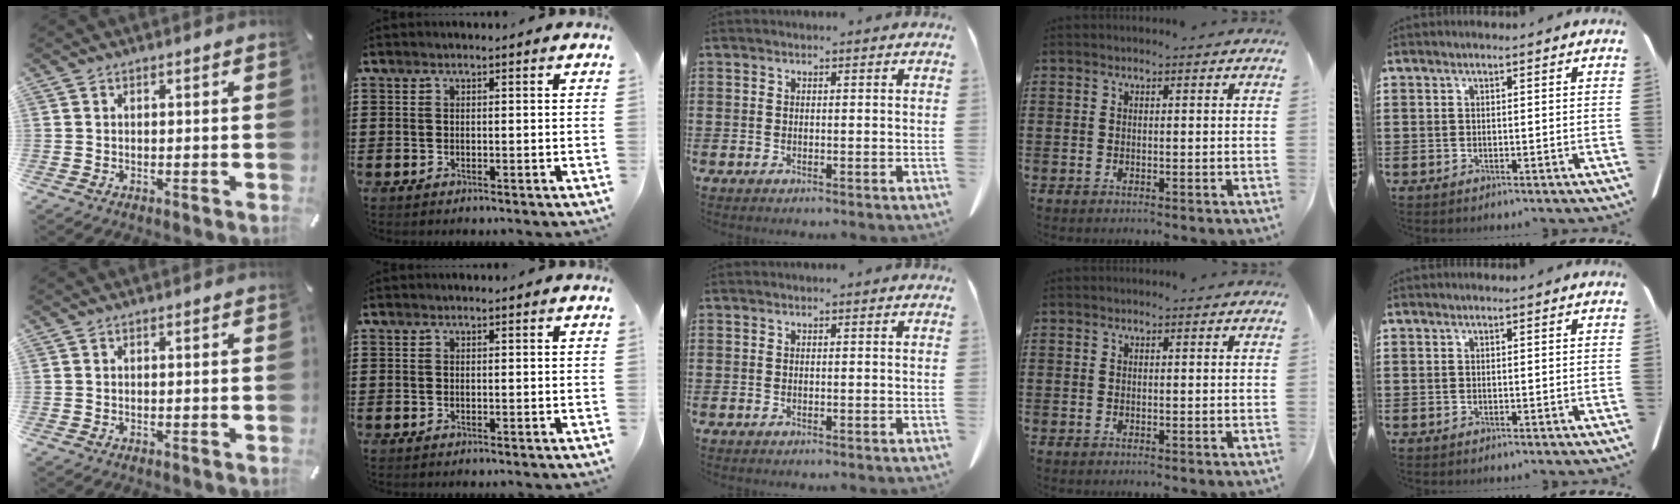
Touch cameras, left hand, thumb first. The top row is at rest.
{}